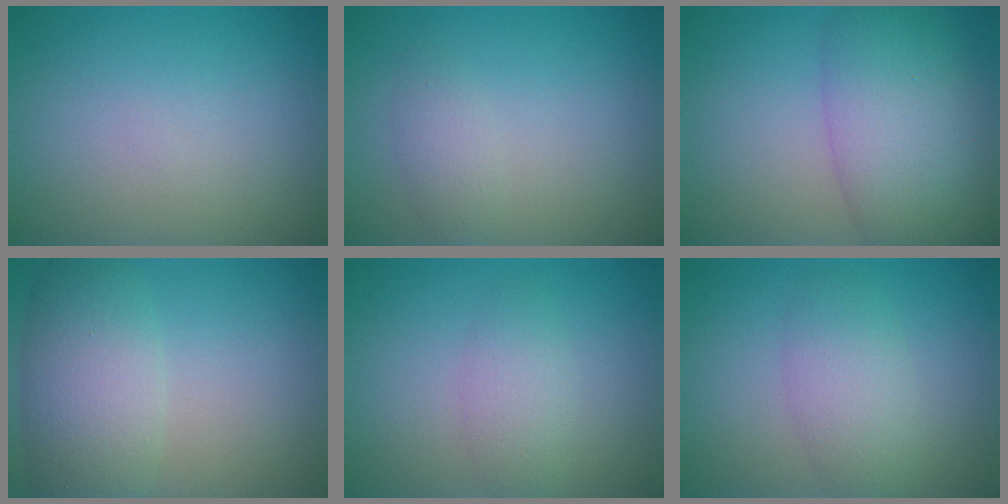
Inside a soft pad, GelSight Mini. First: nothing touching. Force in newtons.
{"total": 1.5, "press": 1.5, "slide": 0.2}
{"total": 7.9, "press": 7.9, "slide": 0.3}
{"total": 5.6, "press": 5.6, "slide": 0.2}
{"total": 2.3, "press": 2.3, "slide": 0.1}
{"total": 3.4, "press": 3.4, "slide": 0.3}